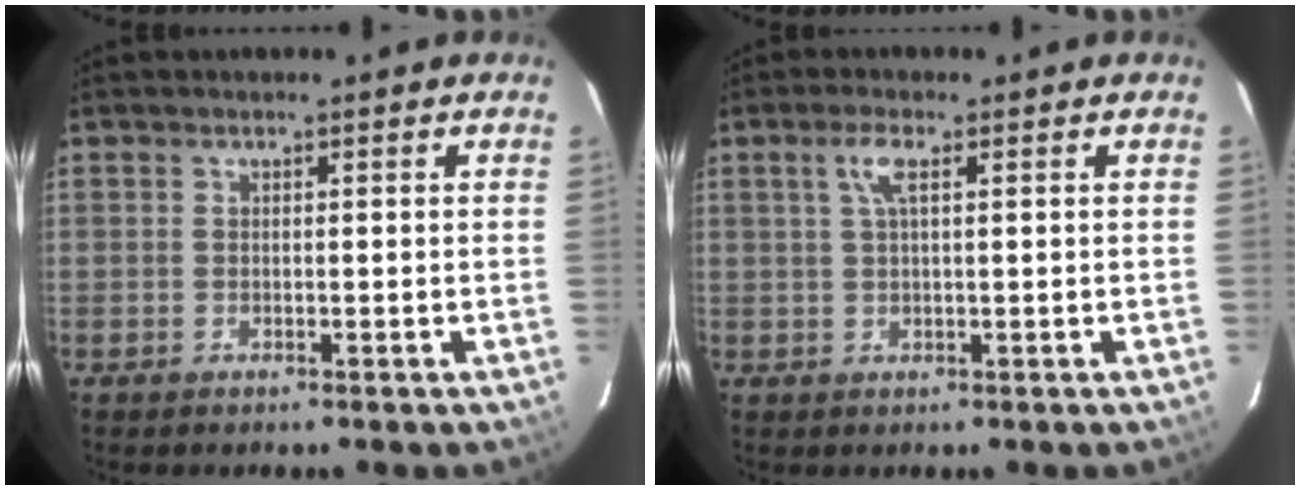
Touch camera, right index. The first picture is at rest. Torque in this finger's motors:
{"motor_torque": [0.34, 0.02, 0.21, 0.06]}